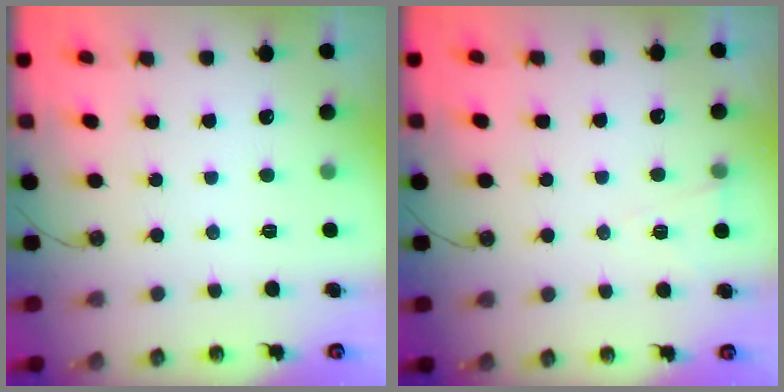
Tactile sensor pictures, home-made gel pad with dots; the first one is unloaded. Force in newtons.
{"total": 4.8, "press": 2.5, "slide": 4.1}